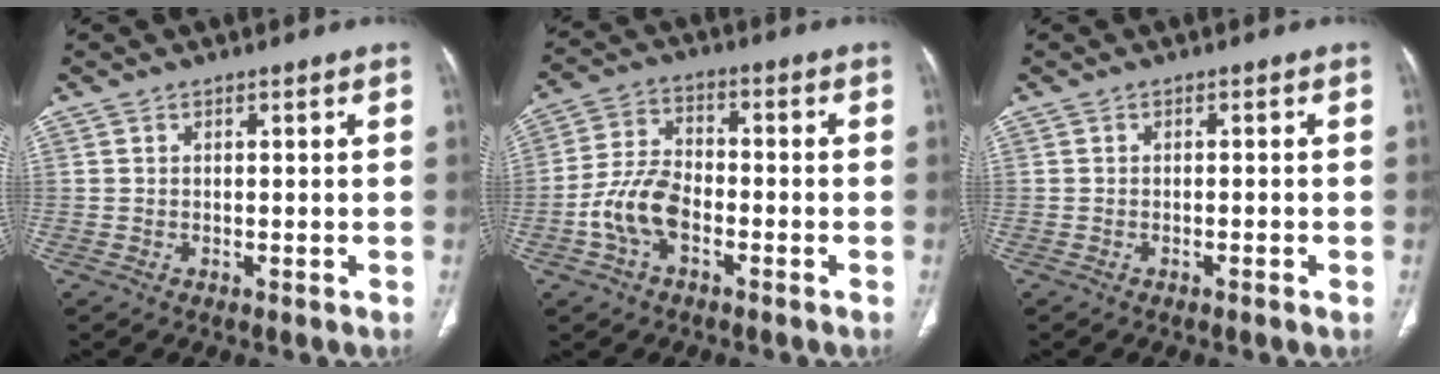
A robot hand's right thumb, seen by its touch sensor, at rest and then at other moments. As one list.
[{"total": 9.2, "force": [-3.3, 5.5, 6.6], "torque": [-0.132, 0.029, -0.067]}, {"total": 1.1, "force": [-0.5, 0.2, 0.9], "torque": [-0.021, 0.002, -0.007]}]